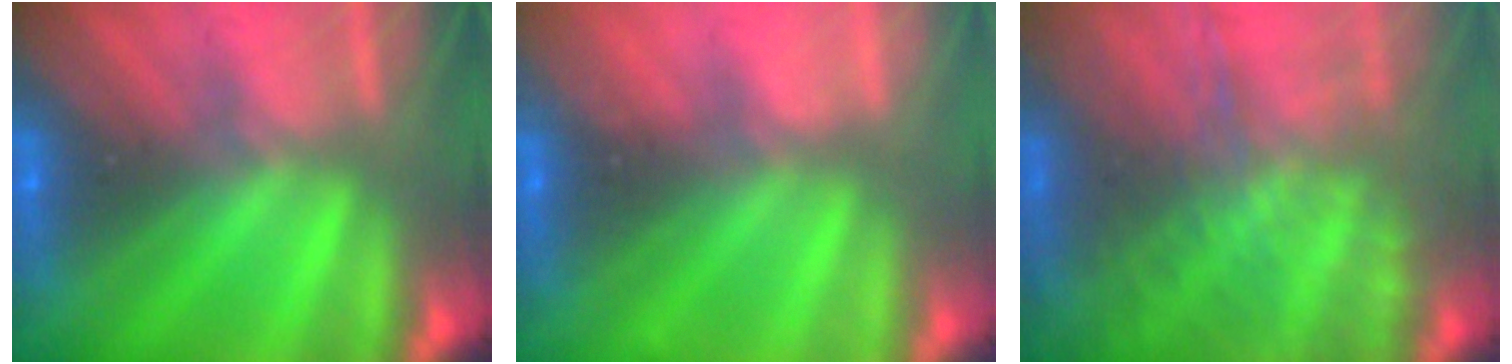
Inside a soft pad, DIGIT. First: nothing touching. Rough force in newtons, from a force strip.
{"total": 2.3}
{"total": 9.6}